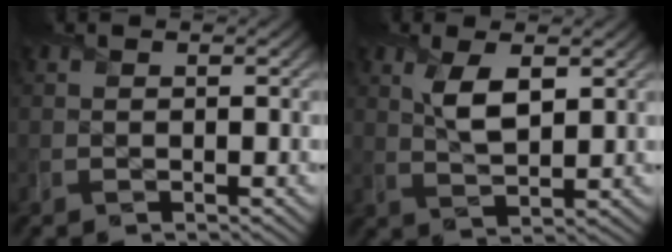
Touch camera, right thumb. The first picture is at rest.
{"total": 5.0, "force": [1.9, 2.1, 4.1], "torque": [-0.091, -0.001, 0.038]}